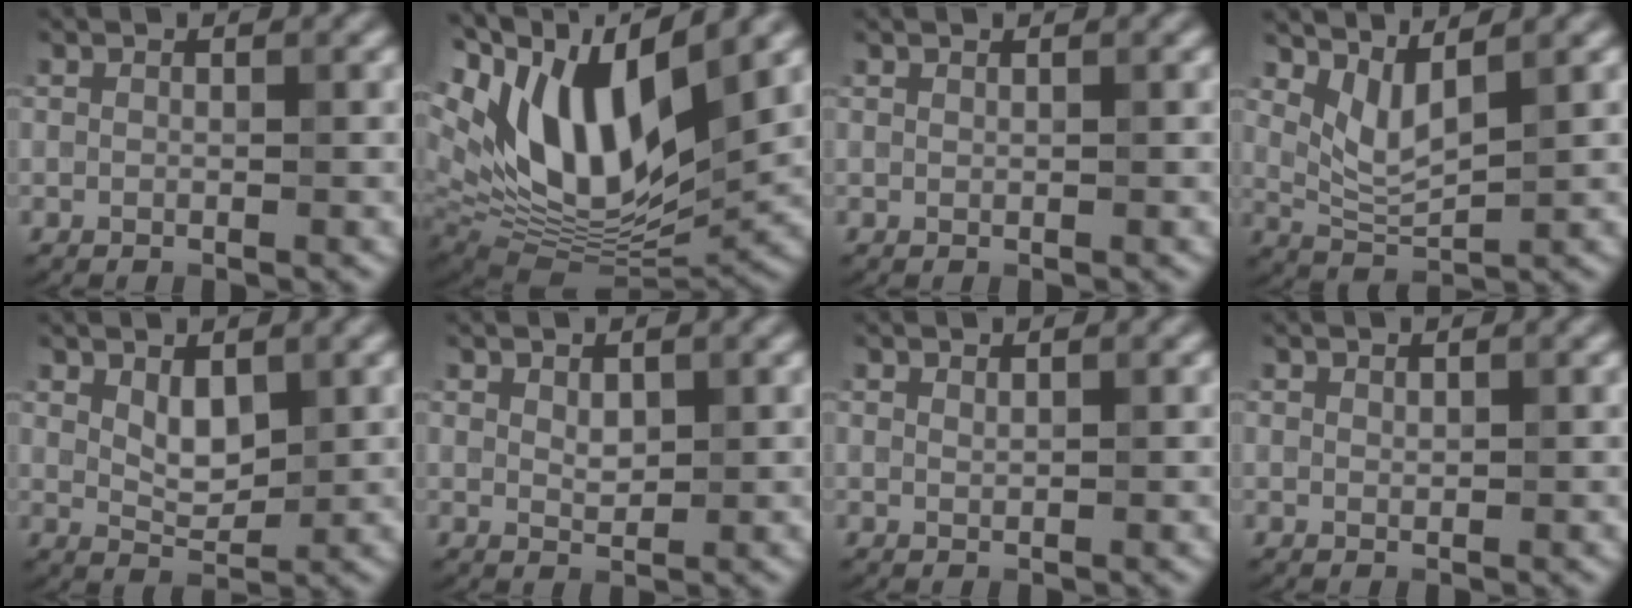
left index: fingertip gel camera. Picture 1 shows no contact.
{"total": 14.5, "force": [5.1, 6.6, 11.9], "torque": [-0.215, 0.008, 0.092]}
{"total": 0.0}
{"total": 3.3, "force": [2.0, 1.1, 2.4], "torque": [-0.058, -0.013, 0.046]}
{"total": 2.6, "force": [0.8, 1.4, 2.1], "torque": [-0.042, -0.004, 0.018]}
{"total": 1.2, "force": [0.5, 0.7, 0.9], "torque": [-0.019, -0.003, 0.011]}
{"total": 0.6, "force": [0.5, 0.0, 0.1], "torque": [-0.001, -0.001, 0.013]}
{"total": 0.0}